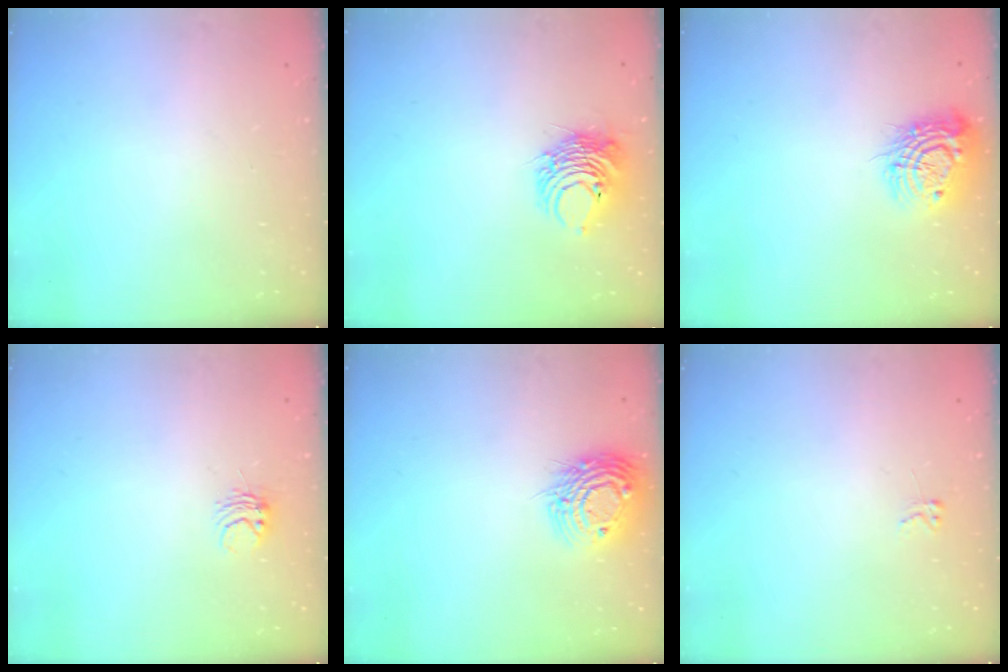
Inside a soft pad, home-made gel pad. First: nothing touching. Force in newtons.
{"total": 9.2, "press": 9.2, "slide": 0.6}
{"total": 13.6, "press": 13.5, "slide": 0.9}
{"total": 3.9, "press": 3.9, "slide": 0.4}
{"total": 13.3, "press": 13.3, "slide": 1.1}
{"total": 2.6, "press": 2.6, "slide": 0.4}